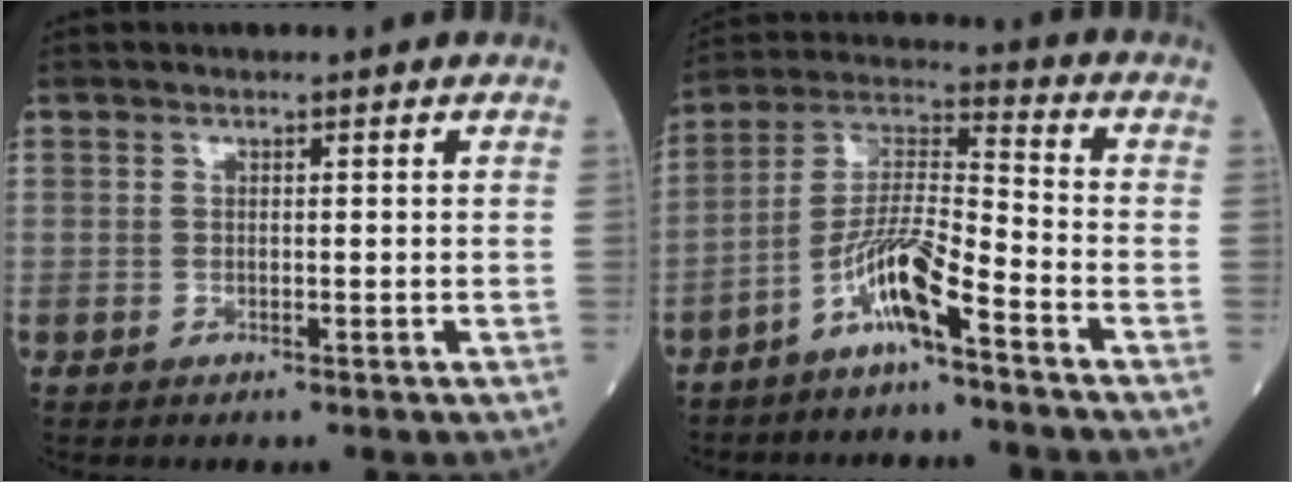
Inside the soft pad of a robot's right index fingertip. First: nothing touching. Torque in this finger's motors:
{"motor_torque": [1.31, -0.83, 0.69, 0.20]}